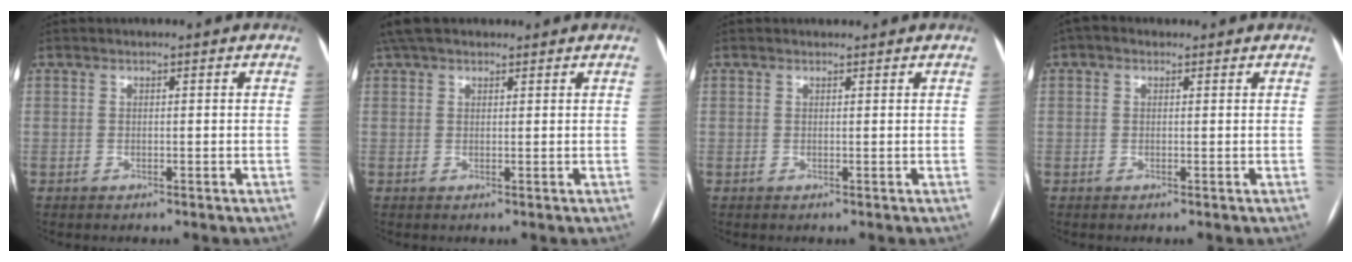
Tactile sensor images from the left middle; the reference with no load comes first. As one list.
[{"total": 6.1, "force": [4.9, 2.5, 2.6], "torque": [-0.046, 0.039, 0.089]}, {"total": 0.8, "force": [0.8, 0.3, 0.0], "torque": [-0.009, 0.008, 0.013]}, {"total": 1.7, "force": [0.9, 1.2, 0.8], "torque": [-0.022, 0.021, 0.012]}]